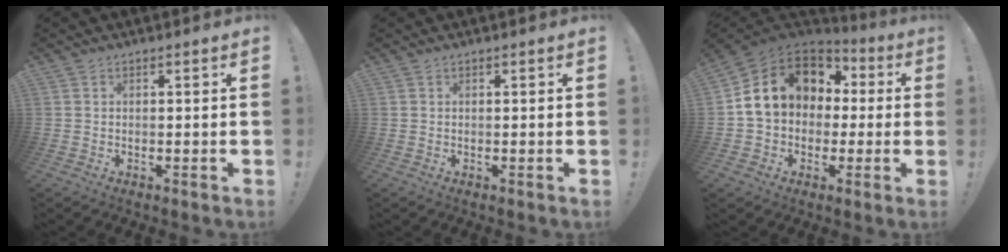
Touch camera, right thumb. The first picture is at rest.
{"total": 0.0}
{"total": 15.8, "force": [3.6, 12.5, 9.0], "torque": [-0.153, -0.002, 0.076]}